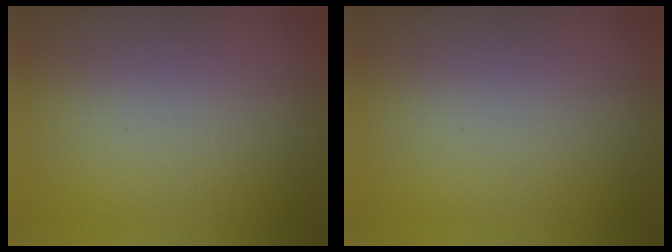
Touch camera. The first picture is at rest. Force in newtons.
{"total": 0.0}